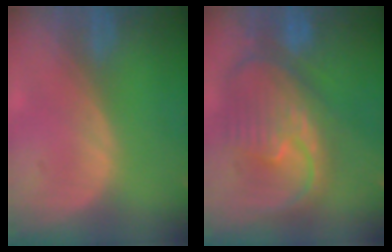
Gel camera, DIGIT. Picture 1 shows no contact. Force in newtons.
{"total": 12.3, "press": 10.7, "slide": 6.1}